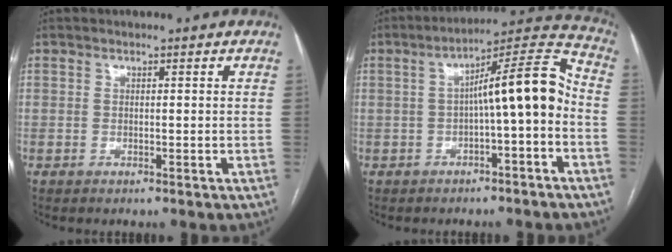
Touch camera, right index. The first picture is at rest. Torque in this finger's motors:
{"motor_torque": [1.70, -0.26, 0.85, 0.17]}